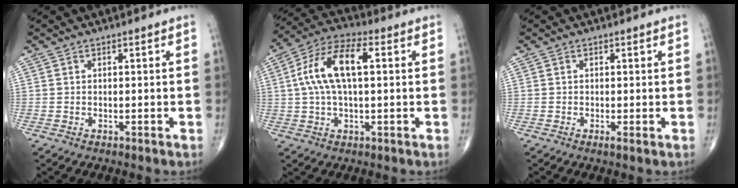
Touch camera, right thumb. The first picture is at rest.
{"total": 12.4, "force": [2.1, 5.4, 11.0], "torque": [-0.221, 0.031, 0.033]}
{"total": 0.8, "force": [-0.2, 0.0, 0.8], "torque": [-0.016, -0.004, -0.007]}